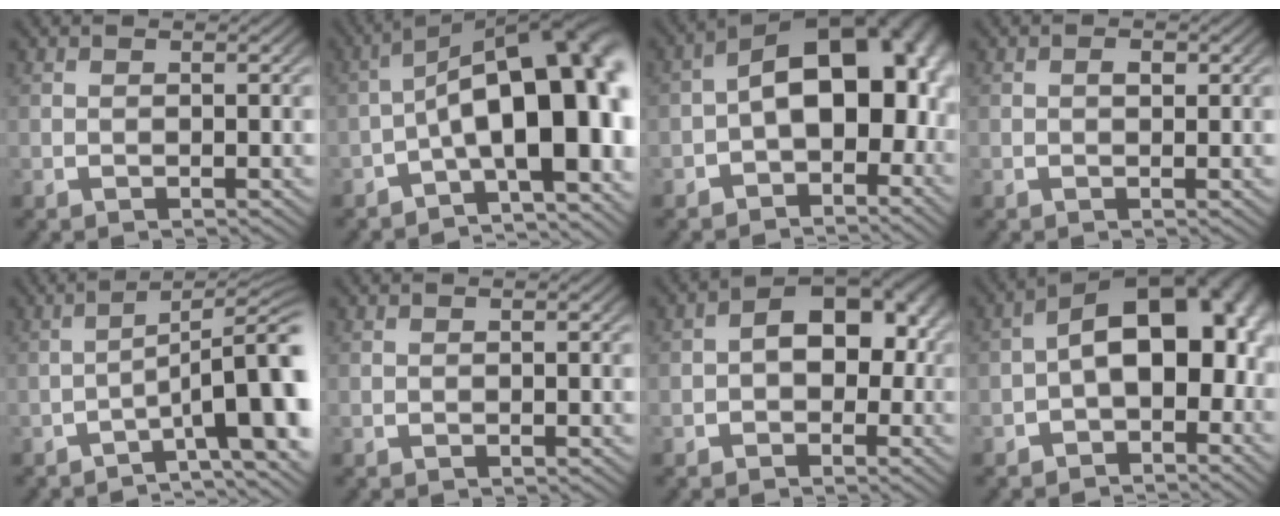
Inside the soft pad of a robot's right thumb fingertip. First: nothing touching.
{"total": 15.4, "force": [-2.0, 8.3, 12.8], "torque": [-0.189, -0.051, -0.011]}
{"total": 11.5, "force": [-0.5, 7.5, 8.8], "torque": [-0.128, -0.017, -0.006]}
{"total": 0.7, "force": [0.2, 0.5, 0.5], "torque": [-0.004, 0.001, 0.003]}
{"total": 7.5, "force": [-1.7, 3.4, 6.4], "torque": [-0.091, -0.016, -0.022]}
{"total": 0.0}
{"total": 6.6, "force": [0.0, 4.4, 4.9], "torque": [-0.084, -0.010, 0.003]}
{"total": 10.4, "force": [-0.4, 6.7, 7.9], "torque": [-0.117, -0.012, -0.006]}